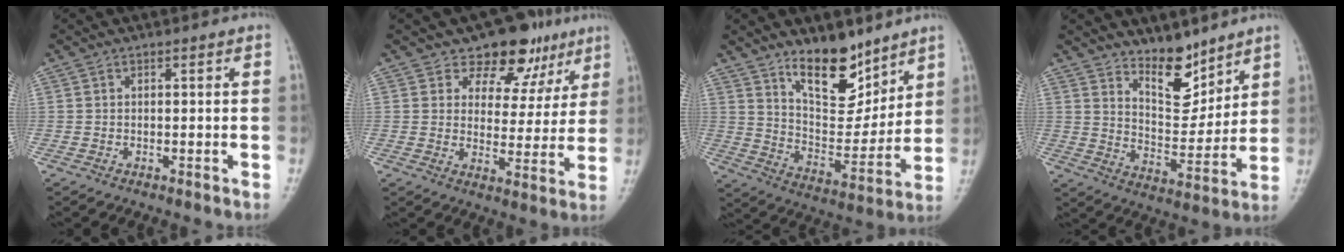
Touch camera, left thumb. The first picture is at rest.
{"total": 11.5, "force": [7.4, 7.4, 4.7], "torque": [-0.009, -0.030, 0.101]}
{"total": 13.9, "force": [9.6, 6.2, 7.8], "torque": [-0.085, -0.081, 0.175]}
{"total": 9.6, "force": [7.4, 4.0, 4.7], "torque": [-0.046, -0.068, 0.136]}